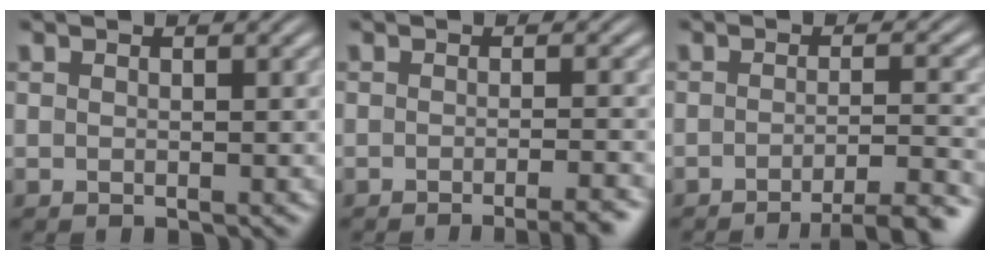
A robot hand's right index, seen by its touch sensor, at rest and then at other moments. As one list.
[{"total": 3.4, "force": [-2.9, 0.3, 1.8], "torque": [-0.014, 0.002, -0.050]}, {"total": 5.3, "force": [-4.3, 0.7, 3.0], "torque": [-0.035, -0.012, -0.067]}]